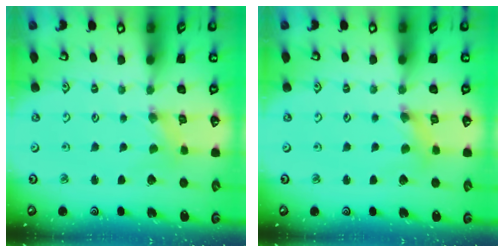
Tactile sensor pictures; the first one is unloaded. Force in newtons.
{"total": 2.4, "press": 2.4, "slide": 0.4}